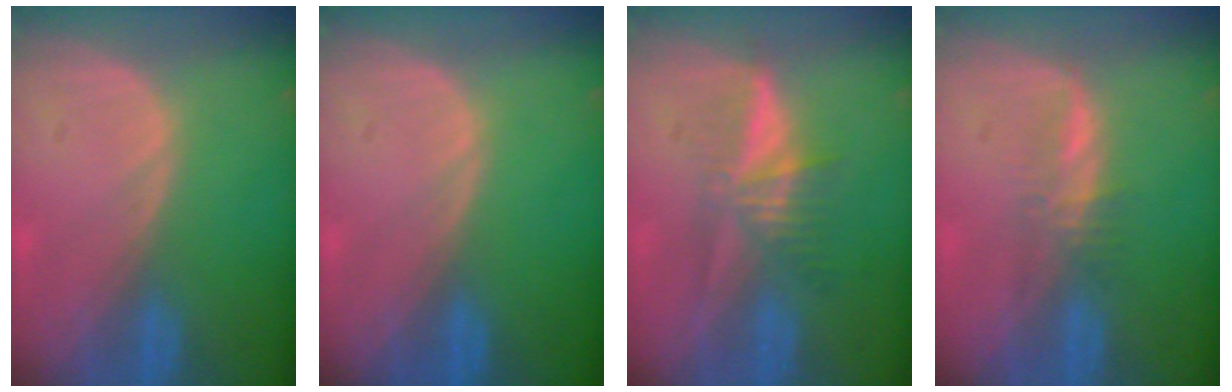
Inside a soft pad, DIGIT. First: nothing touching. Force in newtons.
{"total": 0.0}
{"total": 5.3, "press": 5.2, "slide": 1.1}
{"total": 2.8, "press": 2.7, "slide": 0.5}